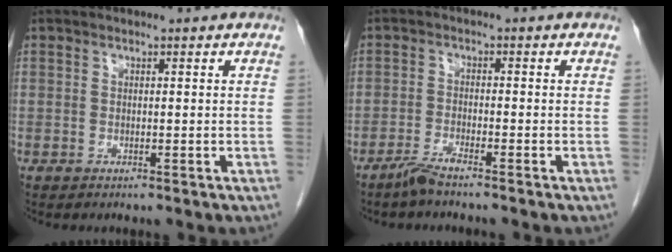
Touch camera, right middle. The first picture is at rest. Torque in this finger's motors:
{"motor_torque": [-0.14, -0.19, 0.06, 0.02]}